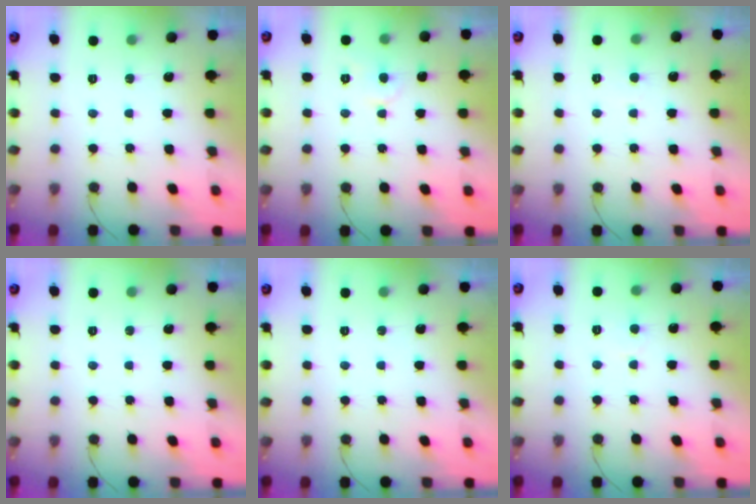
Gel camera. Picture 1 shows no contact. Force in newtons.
{"total": 3.9, "press": 3.9, "slide": 0.3}
{"total": 2.7, "press": 2.7, "slide": 0.3}
{"total": 0.0}
{"total": 0.0}
{"total": 3.0, "press": 3.0, "slide": 0.2}